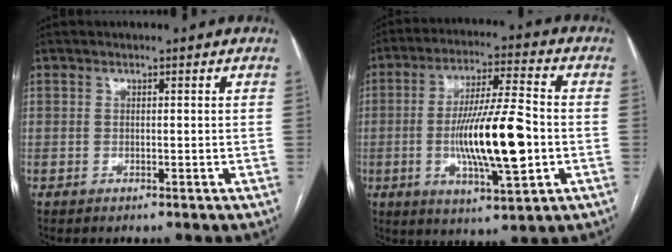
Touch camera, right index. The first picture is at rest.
{"total": 15.3, "force": [-2.5, 2.1, 14.9], "torque": [-0.269, -0.005, -0.039]}